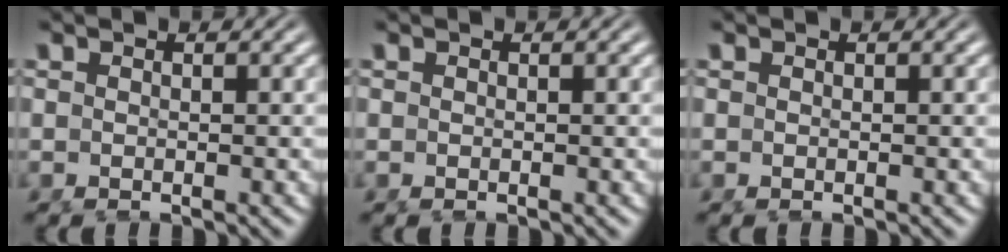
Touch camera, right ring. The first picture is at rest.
{"total": 0.0}
{"total": 0.0}